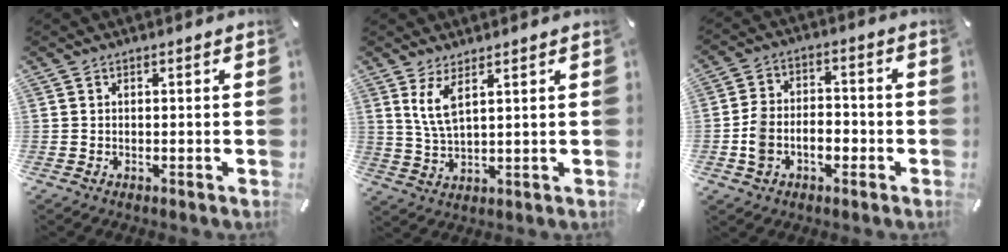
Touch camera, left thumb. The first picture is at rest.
{"total": 6.2, "force": [3.6, 2.0, 4.7], "torque": [-0.108, -0.005, 0.063]}
{"total": 7.8, "force": [-2.8, 6.0, 4.2], "torque": [-0.084, 0.020, -0.047]}